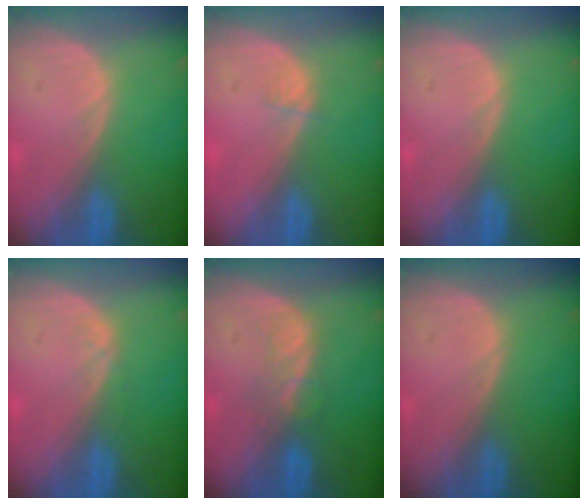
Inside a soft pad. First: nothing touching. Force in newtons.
{"total": 0.8, "press": 0.7, "slide": 0.4}
{"total": 0.0}
{"total": 0.7, "press": 0.6, "slide": 0.2}
{"total": 3.3, "press": 3.3, "slide": 0.5}
{"total": 0.0}